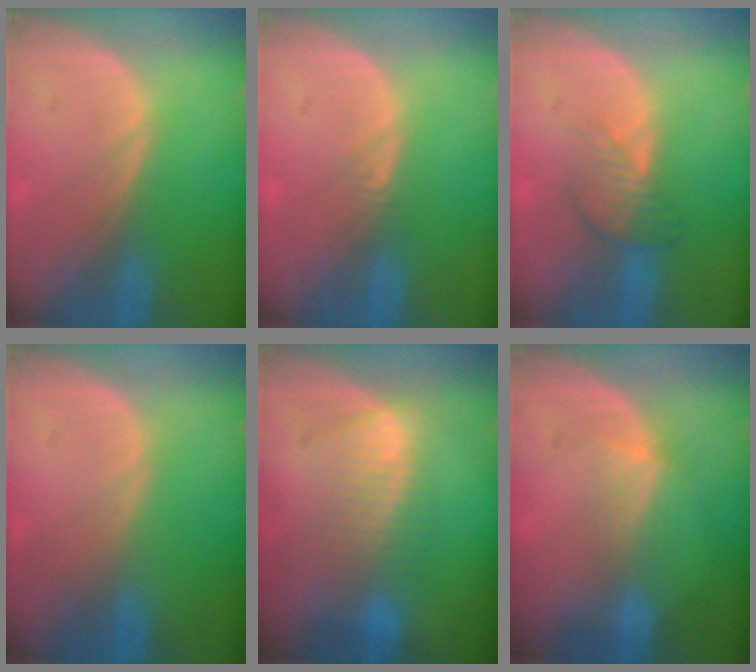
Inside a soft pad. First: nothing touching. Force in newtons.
{"total": 0.9, "press": 0.8, "slide": 0.4}
{"total": 4.1, "press": 3.5, "slide": 2.0}
{"total": 0.0}
{"total": 7.4, "press": 7.3, "slide": 1.3}
{"total": 3.0, "press": 2.8, "slide": 1.1}